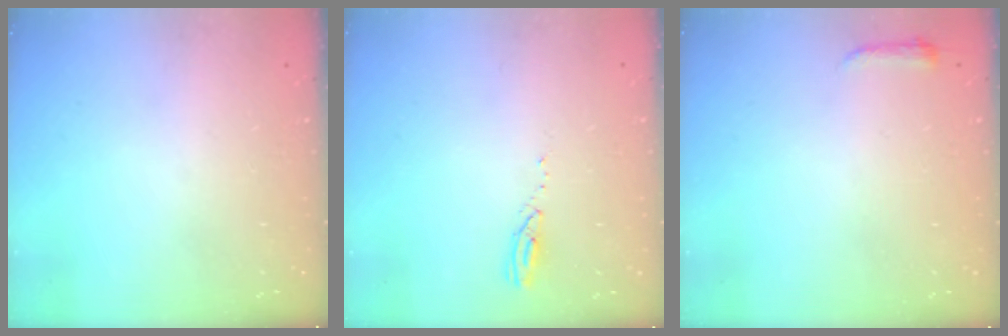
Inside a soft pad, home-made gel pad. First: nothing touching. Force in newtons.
{"total": 3.2, "press": 3.2, "slide": 0.3}
{"total": 3.0, "press": 2.9, "slide": 0.6}